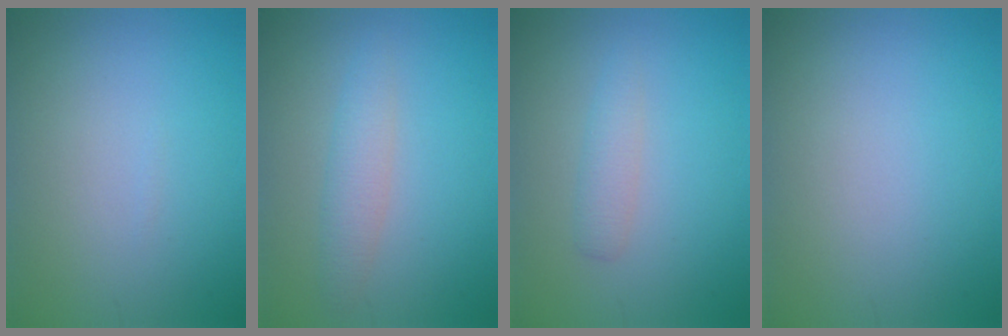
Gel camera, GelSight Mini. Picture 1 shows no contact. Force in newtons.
{"total": 2.5, "press": 2.5, "slide": 0.2}
{"total": 1.7, "press": 1.7, "slide": 0.1}
{"total": 0.0}